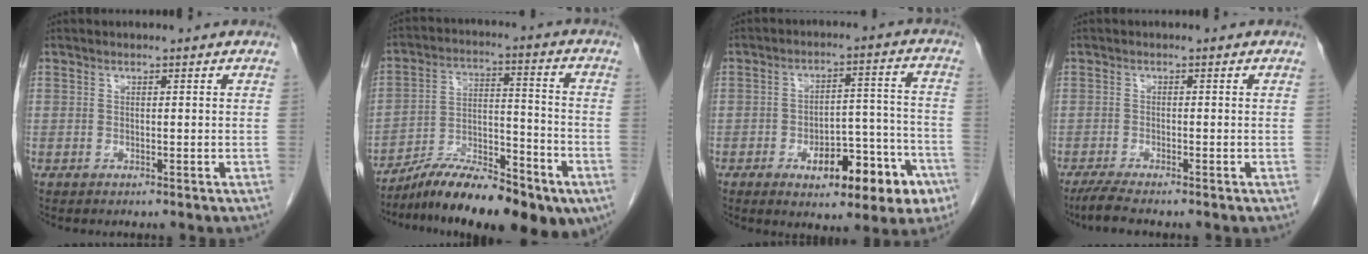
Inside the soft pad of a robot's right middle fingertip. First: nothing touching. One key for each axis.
{"total": 16.9, "fx": -12.4, "fy": 3.9, "fz": 10.8, "tx": -0.153, "ty": 0.014, "tz": -0.205}
{"total": 13.0, "fx": -6.3, "fy": 4.9, "fz": 10.2, "tx": -0.124, "ty": 0.028, "tz": -0.081}
{"total": 3.8, "fx": -3.2, "fy": 0.1, "fz": 2.1, "tx": -0.043, "ty": -0.010, "tz": -0.056}